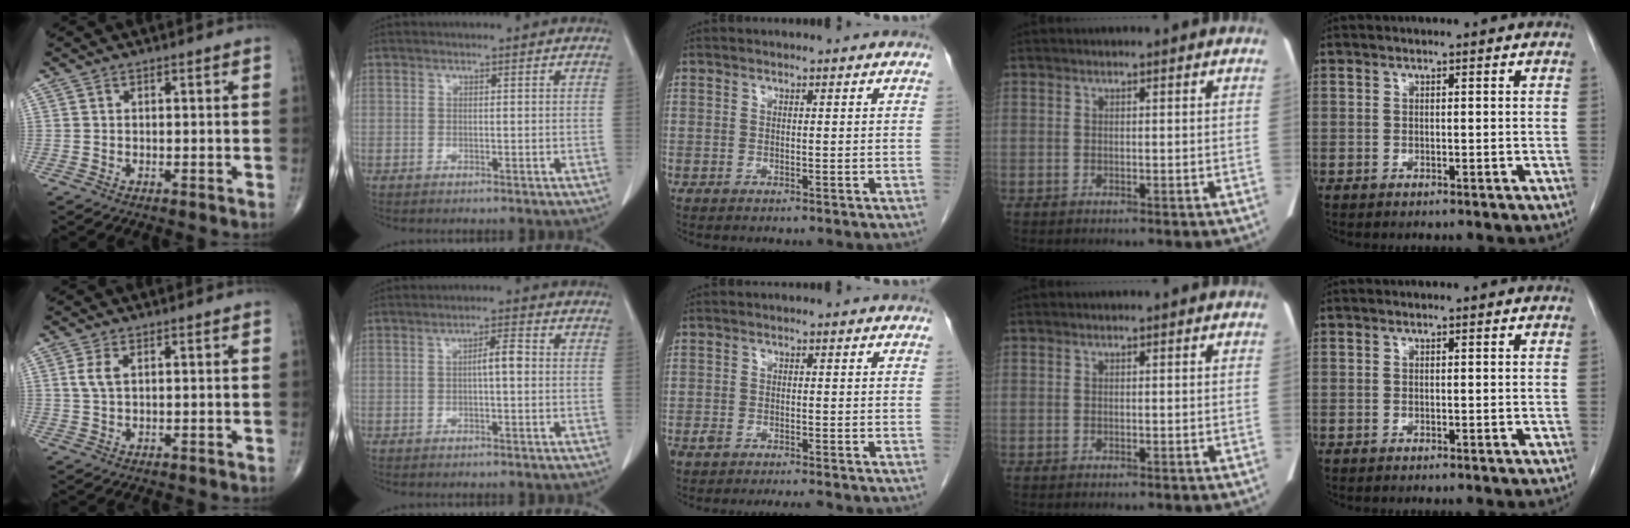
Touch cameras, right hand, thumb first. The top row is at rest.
{"thumb": {"total": 2.9, "force": [0.9, 1.4, 2.4], "torque": [-0.053, 0.004, 0.022]}, "index": {"total": 3.1, "force": [0.0, 0.6, 3.0], "torque": [-0.050, 0.006, -0.002]}, "middle": {"total": 4.6, "force": [-3.9, 1.0, 2.3], "torque": [-0.036, -0.004, -0.059]}}